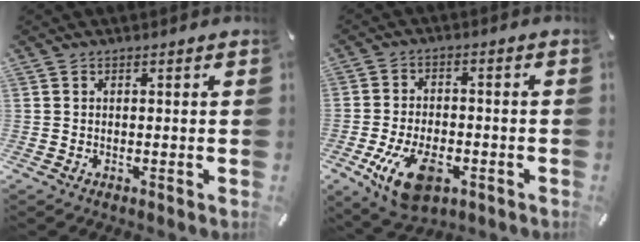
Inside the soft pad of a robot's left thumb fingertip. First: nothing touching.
{"total": 12.1, "force": [-4.9, 6.9, 8.6], "torque": [-0.161, 0.006, -0.088]}